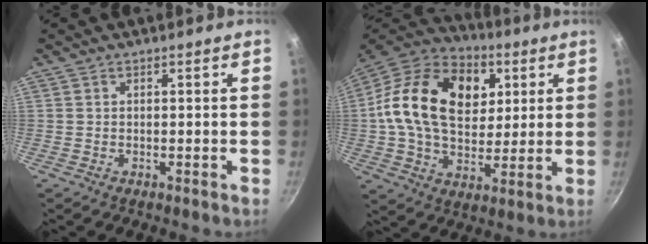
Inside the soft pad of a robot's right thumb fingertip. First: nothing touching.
{"total": 24.0, "force": [5.5, 16.3, 16.7], "torque": [-0.266, 0.008, 0.082]}